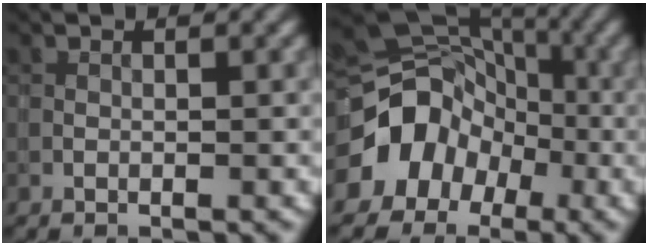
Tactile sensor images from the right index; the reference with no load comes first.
{"total": 9.5, "force": [-3.3, 8.1, 3.9], "torque": [-0.063, -0.005, -0.062]}